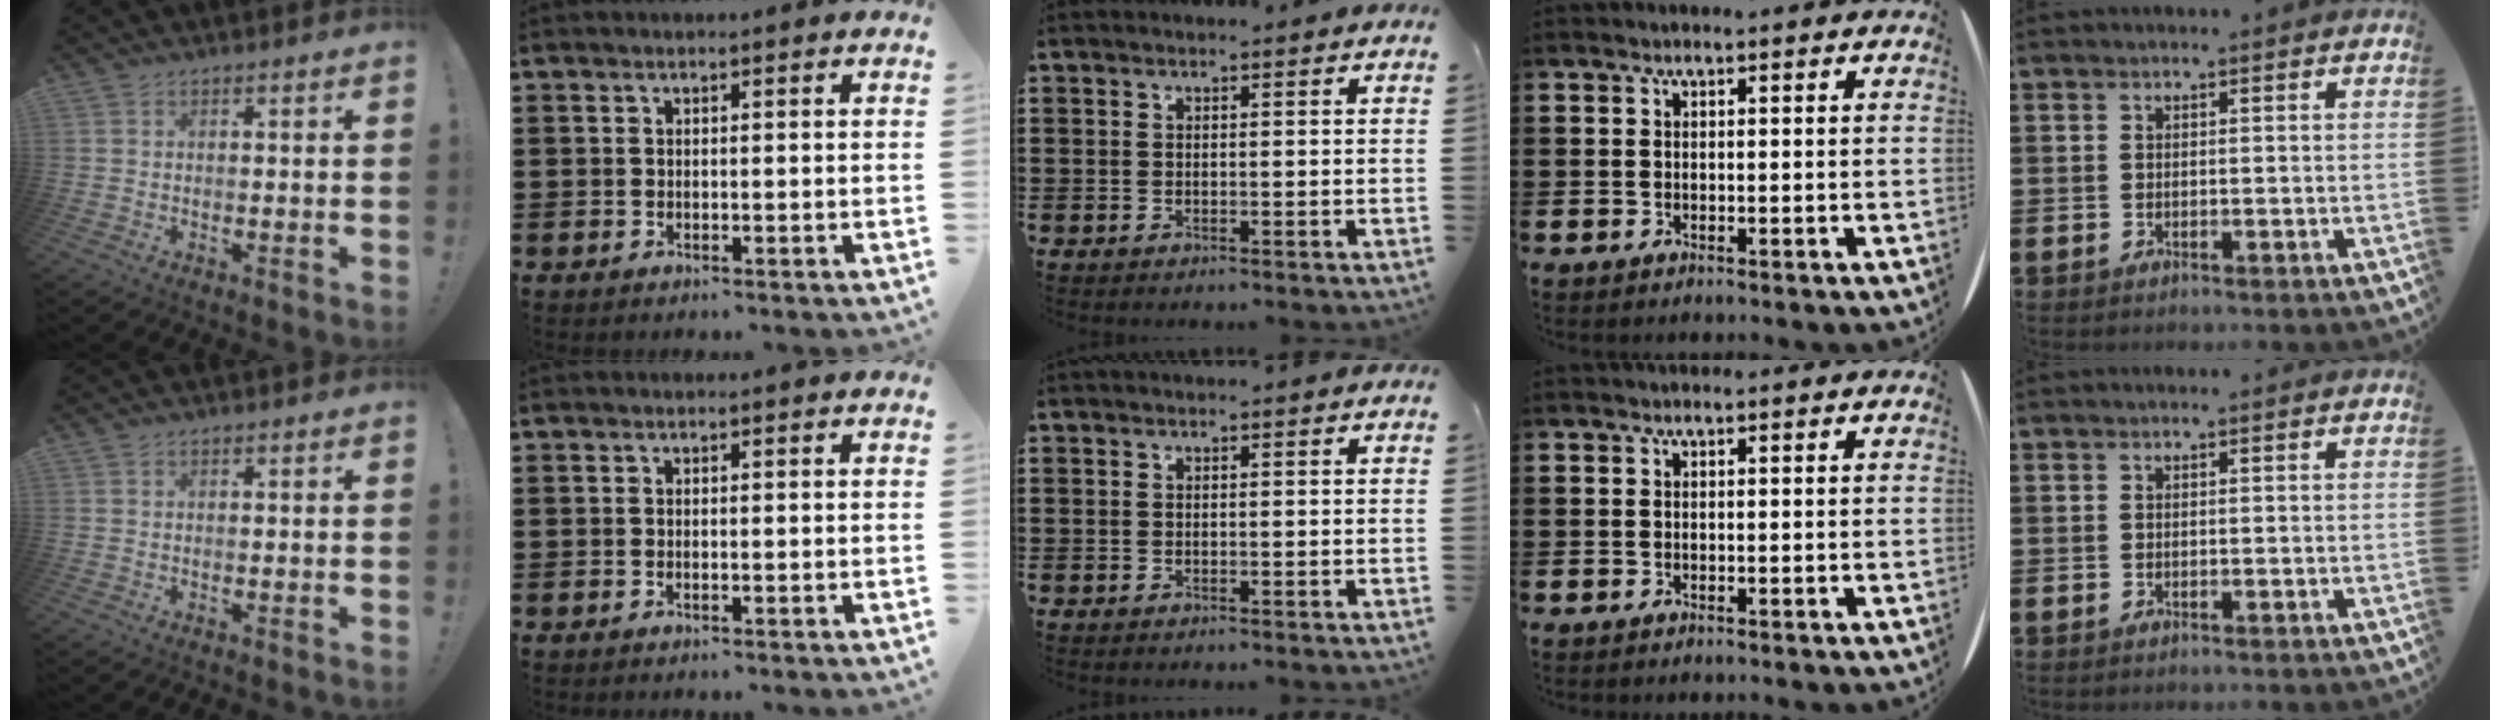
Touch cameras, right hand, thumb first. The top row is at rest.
{}